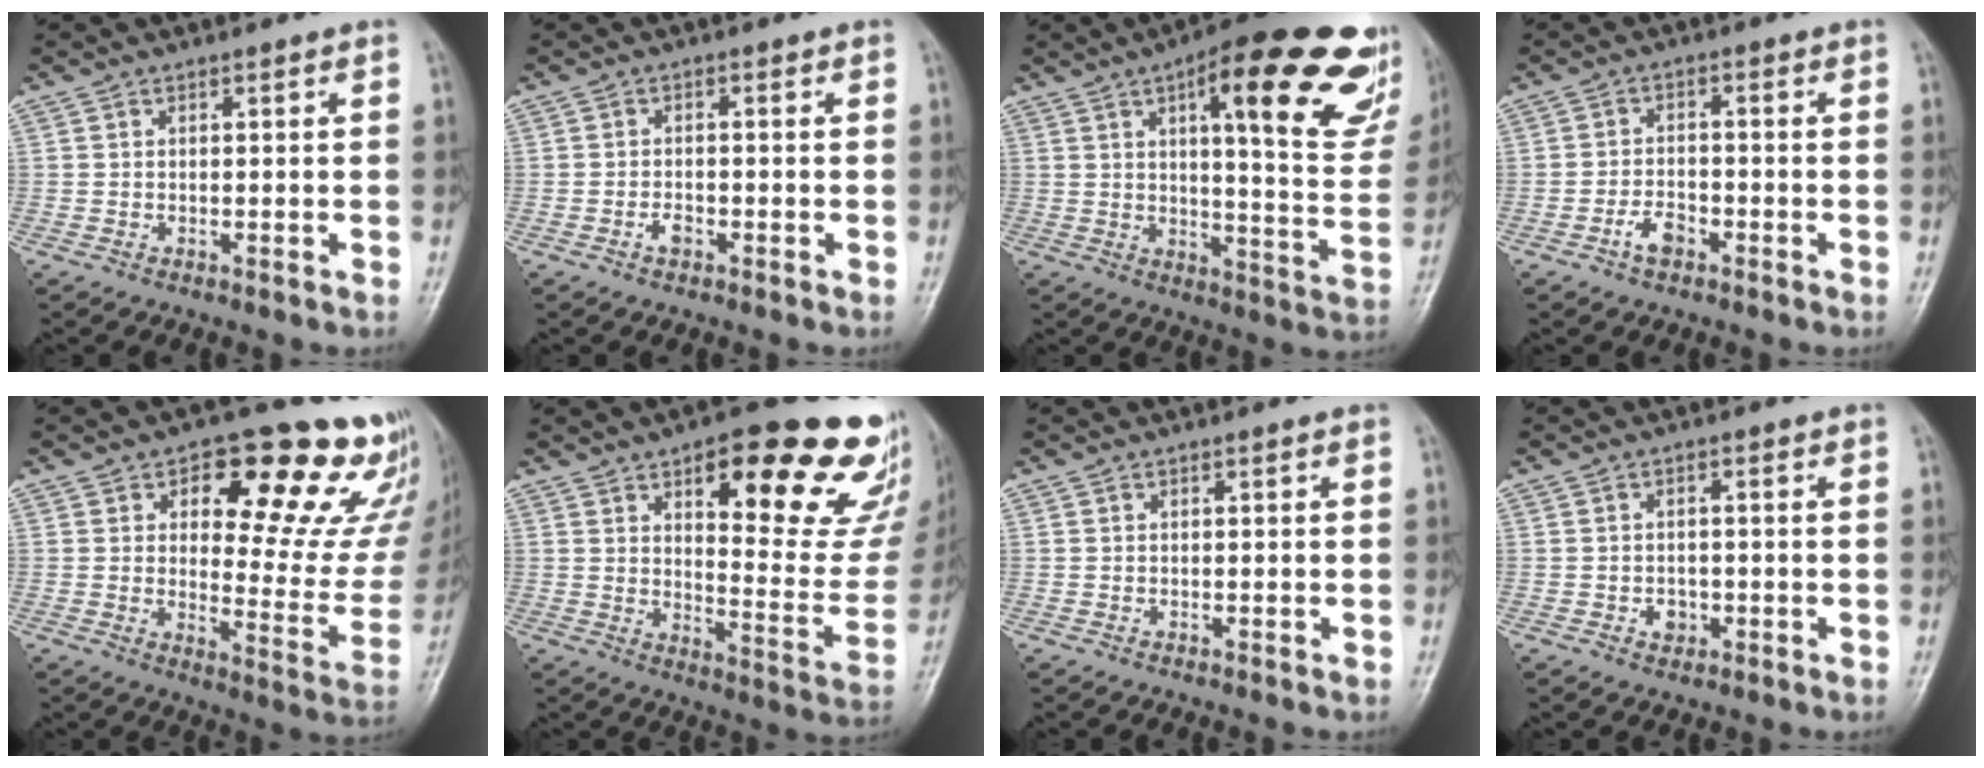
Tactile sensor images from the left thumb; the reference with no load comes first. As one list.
[{"total": 1.9, "force": [-1.0, 1.1, 1.1], "torque": [-0.018, 0.005, -0.020]}, {"total": 25.8, "force": [13.0, 7.1, 21.1], "torque": [-0.249, -0.034, 0.170]}, {"total": 3.7, "force": [-2.2, 2.1, 2.2], "torque": [-0.034, 0.017, -0.041]}, {"total": 22.7, "force": [13.0, 9.7, 15.9], "torque": [-0.146, -0.065, 0.165]}, {"total": 25.1, "force": [14.4, 8.3, 18.9], "torque": [-0.188, -0.070, 0.192]}, {"total": 0.0}, {"total": 2.5, "force": [-0.8, 2.0, 1.2], "torque": [-0.005, 0.004, -0.009]}]